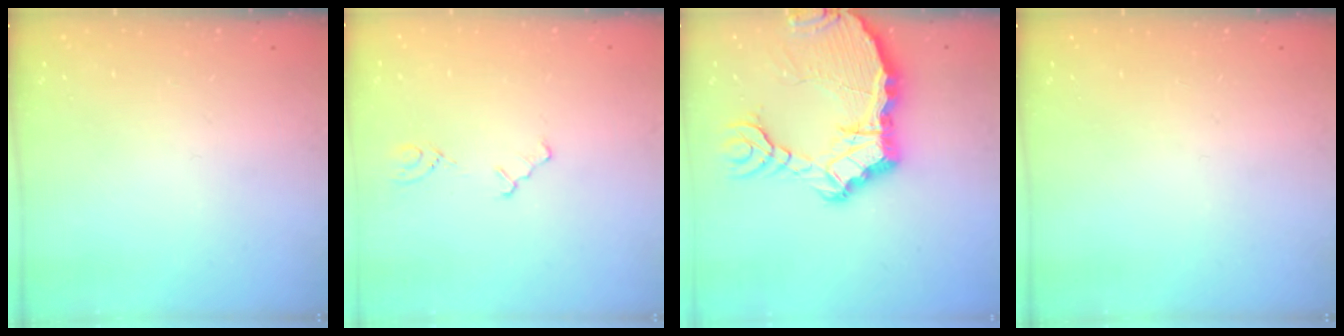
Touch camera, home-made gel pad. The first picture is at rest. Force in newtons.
{"total": 1.5, "press": 1.5, "slide": 0.3}
{"total": 12.4, "press": 12.3, "slide": 1.6}
{"total": 0.0}